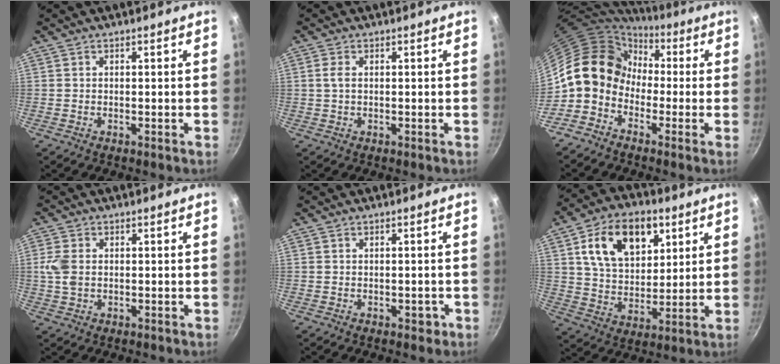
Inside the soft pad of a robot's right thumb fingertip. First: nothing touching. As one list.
[{"total": 2.0, "force": [0.2, 1.2, 1.6], "torque": [-0.034, 0.002, 0.003]}, {"total": 12.4, "force": [-0.8, 10.2, 7.0], "torque": [-0.085, 0.038, -0.037]}, {"total": 4.6, "force": [0.3, 3.2, 3.3], "torque": [-0.072, 0.003, 0.004]}, {"total": 1.7, "force": [-0.7, 1.1, 1.1], "torque": [-0.002, 0.010, -0.005]}, {"total": 17.4, "force": [6.9, 11.2, 11.4], "torque": [-0.155, -0.016, 0.113]}]